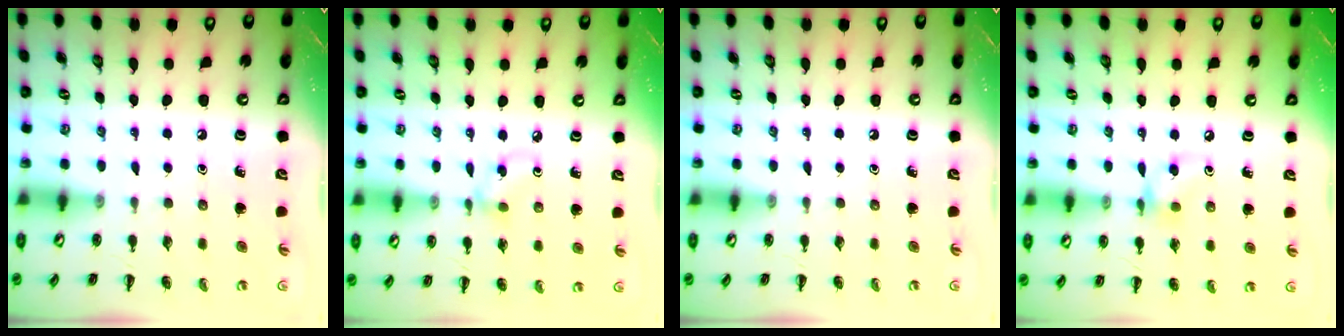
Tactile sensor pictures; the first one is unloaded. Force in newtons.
{"total": 4.0, "press": 3.8, "slide": 1.2}
{"total": 0.0}
{"total": 7.0, "press": 6.9, "slide": 1.4}